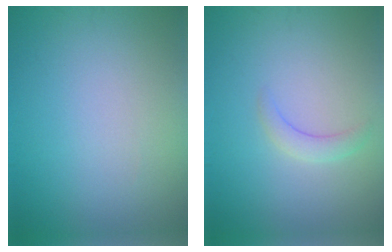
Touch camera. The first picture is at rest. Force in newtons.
{"total": 1.5, "press": 1.5, "slide": 0.3}